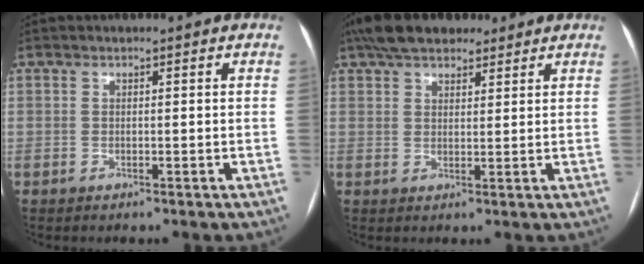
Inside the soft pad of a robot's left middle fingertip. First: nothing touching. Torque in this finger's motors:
{"motor_torque": [0.82, -0.85, 0.09, 0.03]}